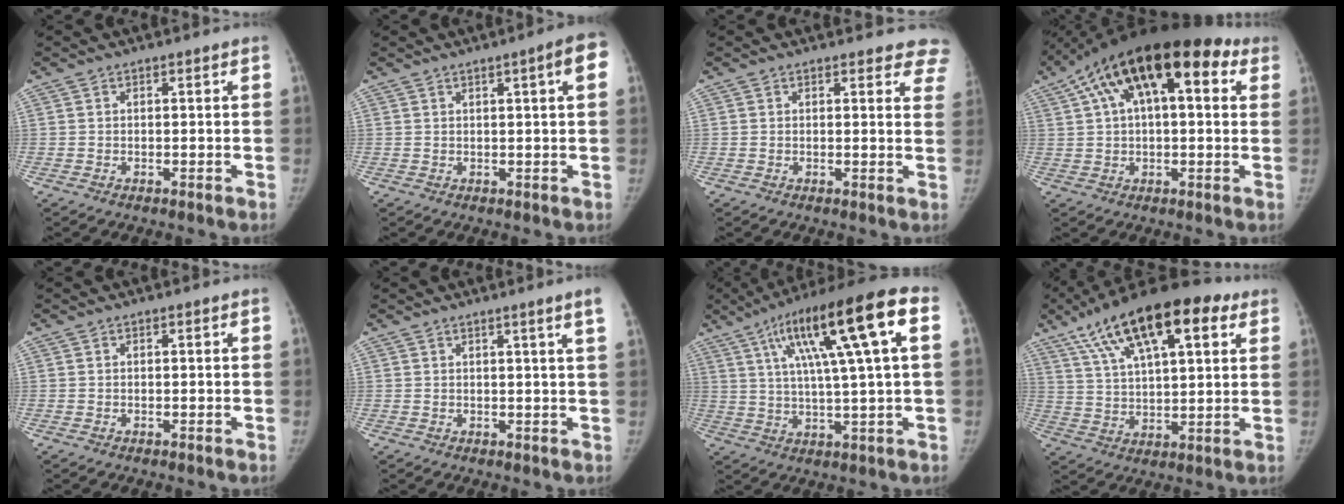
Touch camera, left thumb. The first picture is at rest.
{"total": 4.6, "force": [1.4, 0.6, 4.3], "torque": [-0.047, 0.002, 0.015]}
{"total": 6.8, "force": [6.2, 2.6, 1.0], "torque": [0.040, -0.026, 0.037]}
{"total": 21.5, "force": [8.4, 10.1, 17.1], "torque": [-0.257, 0.046, 0.129]}
{"total": 0.0}
{"total": 3.4, "force": [2.0, -1.0, 2.5], "torque": [-0.036, -0.013, 0.029]}
{"total": 19.7, "force": [6.3, 3.1, 18.5], "torque": [-0.305, 0.021, 0.096]}
{"total": 22.1, "force": [11.2, 8.8, 17.0], "torque": [-0.263, -0.006, 0.188]}